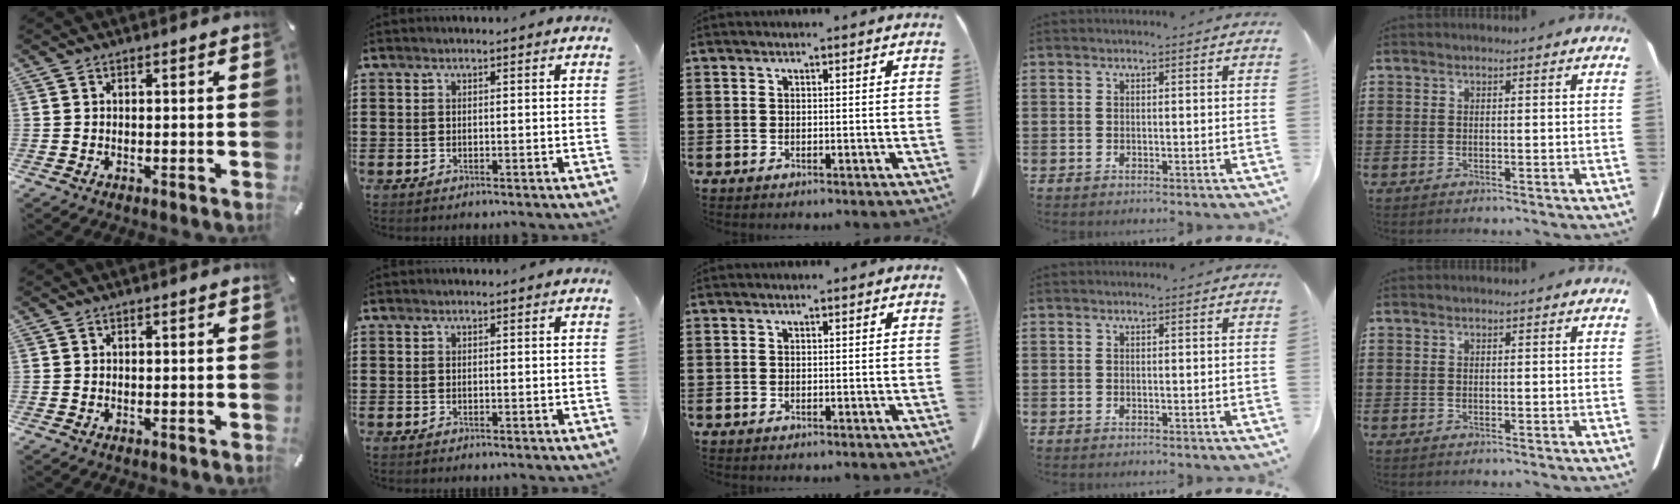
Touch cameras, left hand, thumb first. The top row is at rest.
{}